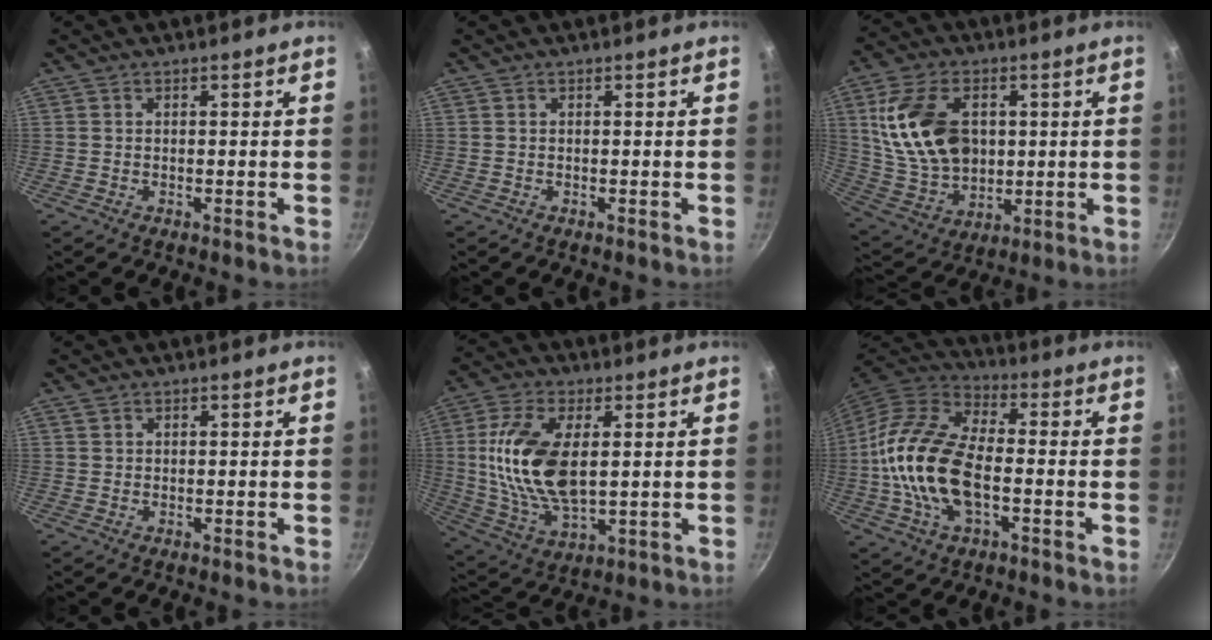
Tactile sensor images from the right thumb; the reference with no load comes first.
{"total": 0.0}
{"total": 18.3, "force": [3.4, 12.4, 13.0], "torque": [-0.224, -0.006, 0.078]}
{"total": 1.0, "force": [0.5, 0.8, 0.3], "torque": [-0.003, 0.002, 0.008]}
{"total": 16.5, "force": [2.3, 8.5, 14.0], "torque": [-0.267, -0.005, 0.050]}
{"total": 18.8, "force": [-2.5, 10.2, 15.6], "torque": [-0.292, 0.032, -0.060]}